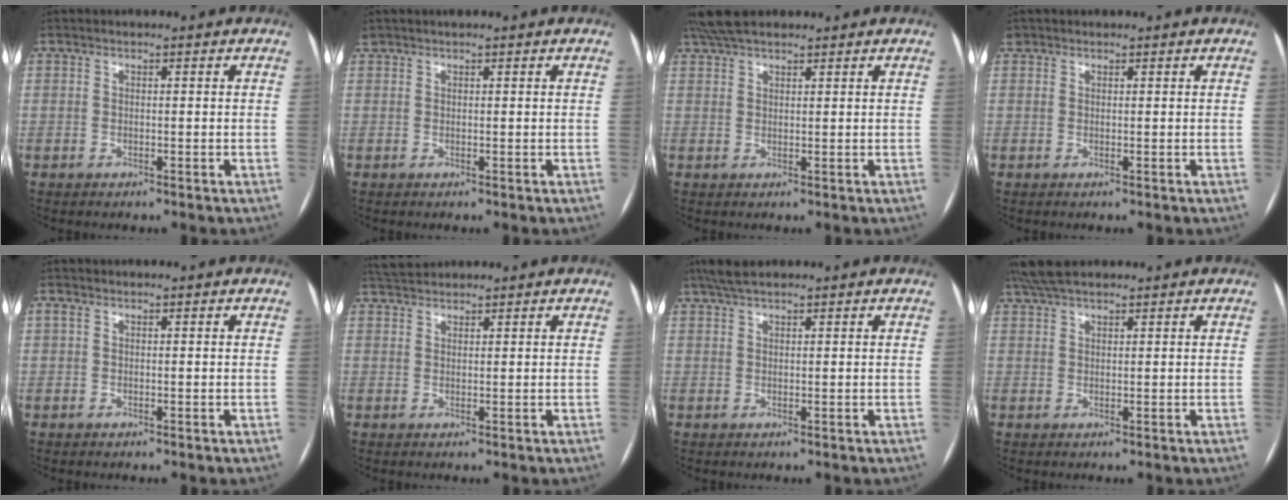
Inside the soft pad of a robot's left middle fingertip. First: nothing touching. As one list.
[{"total": 1.2, "force": [1.0, 0.3, 0.6], "torque": [-0.016, 0.022, 0.020]}, {"total": 5.9, "force": [5.0, 1.7, 2.8], "torque": [-0.052, 0.033, 0.093]}, {"total": 0.7, "force": [0.5, 0.5, 0.0], "torque": [0.001, 0.006, 0.008]}, {"total": 0.0}, {"total": 3.6, "force": [3.5, 0.6, 0.7], "torque": [-0.019, 0.026, 0.066]}, {"total": 4.0, "force": [3.2, 0.9, 2.2], "torque": [-0.044, 0.022, 0.060]}, {"total": 5.5, "force": [4.6, 1.4, 2.7], "torque": [-0.052, 0.032, 0.086]}]